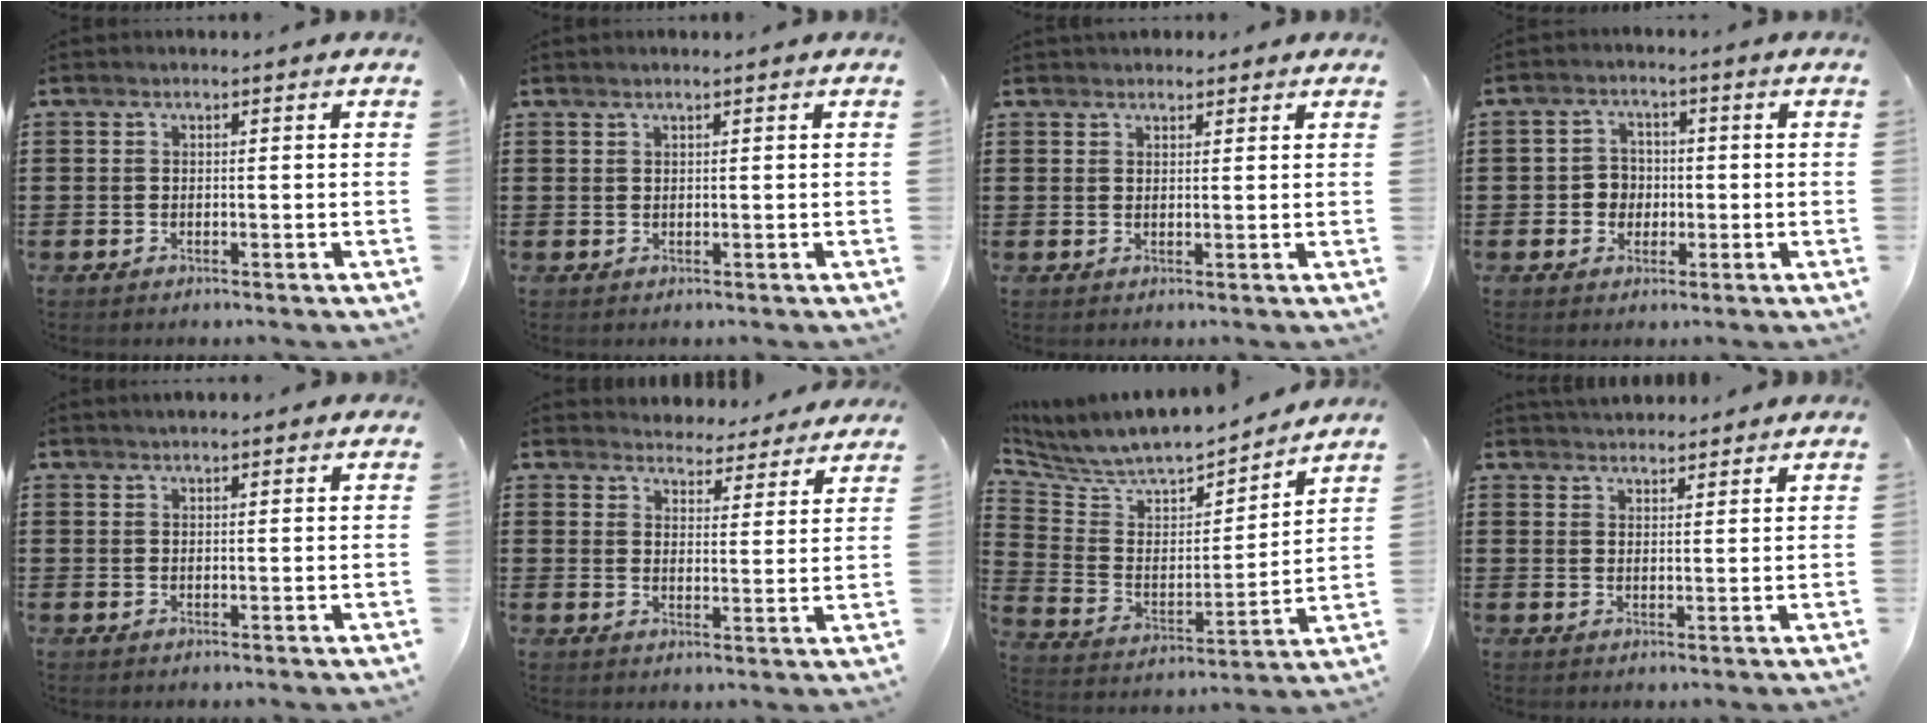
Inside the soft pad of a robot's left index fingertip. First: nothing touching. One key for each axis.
{"total": 0.6, "fx": 0.4, "fy": -0.1, "fz": 0.4, "tx": -0.006, "ty": -0.002, "tz": 0.008}
{"total": 1.8, "fx": 1.6, "fy": 0.7, "fz": 0.2, "tx": -0.007, "ty": 0.005, "tz": 0.032}
{"total": 3.4, "fx": -0.7, "fy": 3.1, "fz": 1.2, "tx": -0.034, "ty": 0.007, "tz": -0.018}
{"total": 1.4, "fx": 1.2, "fy": 0.2, "fz": 0.7, "tx": -0.013, "ty": 0.003, "tz": 0.023}
{"total": 4.4, "fx": 4.4, "fy": 0.5, "fz": -0.1, "tx": -0.010, "ty": -0.027, "tz": 0.076}
{"total": 6.9, "fx": 6.6, "fy": 1.8, "fz": 1.2, "tx": -0.063, "ty": -0.057, "tz": 0.110}
{"total": 3.0, "fx": 3.0, "fy": 0.5, "fz": 0.1, "tx": -0.009, "ty": -0.006, "tz": 0.057}